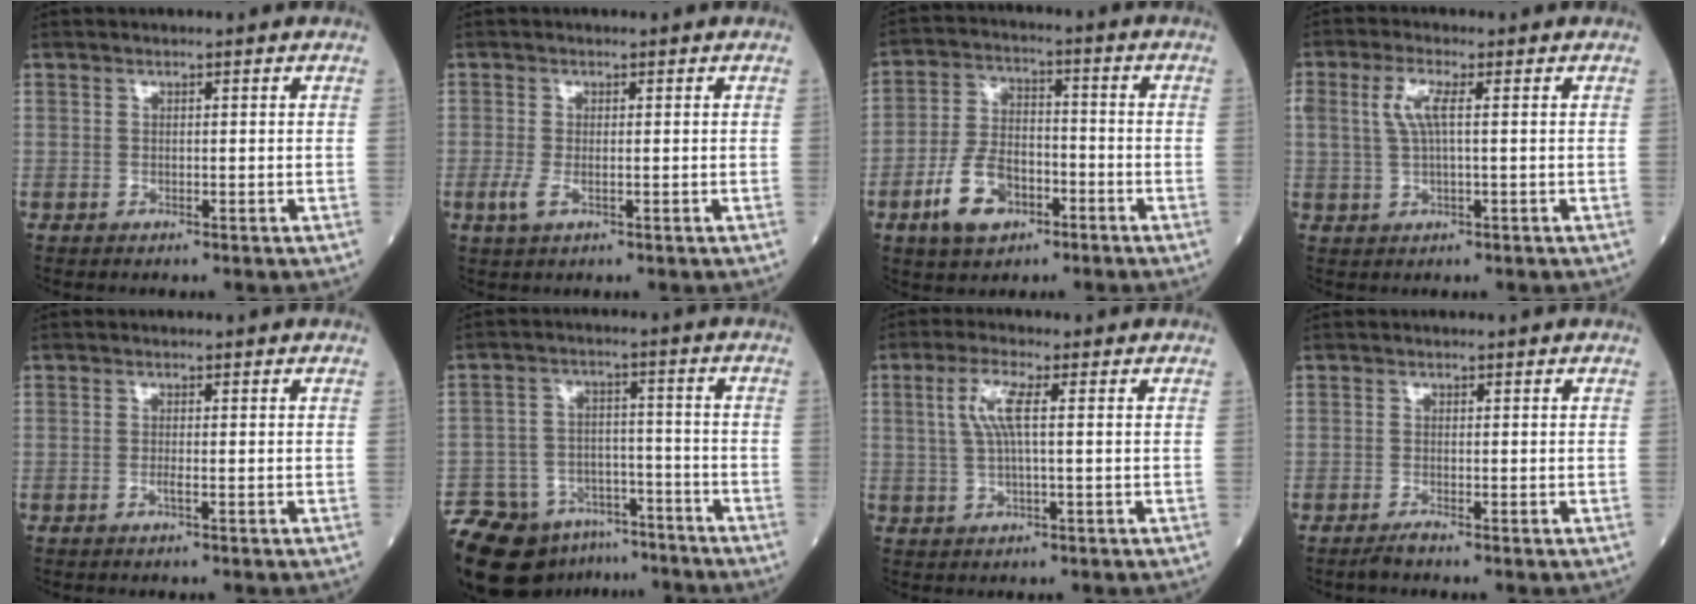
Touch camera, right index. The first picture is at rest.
{"total": 2.2, "force": [-0.8, 0.8, 1.9], "torque": [-0.050, -0.006, -0.016]}
{"total": 9.0, "force": [-4.3, 5.1, 5.9], "torque": [-0.132, 0.010, -0.074]}
{"total": 3.9, "force": [0.8, 0.8, 3.8], "torque": [-0.089, 0.010, 0.016]}
{"total": 0.8, "force": [-0.4, -0.1, 0.6], "torque": [-0.013, 0.000, -0.009]}
{"total": 17.0, "force": [-12.9, 9.3, 6.2], "torque": [-0.146, 0.012, -0.197]}
{"total": 4.8, "force": [1.0, 0.6, 4.6], "torque": [-0.103, 0.012, 0.021]}
{"total": 1.0, "force": [-0.9, -0.2, 0.4], "torque": [-0.014, -0.003, -0.019]}